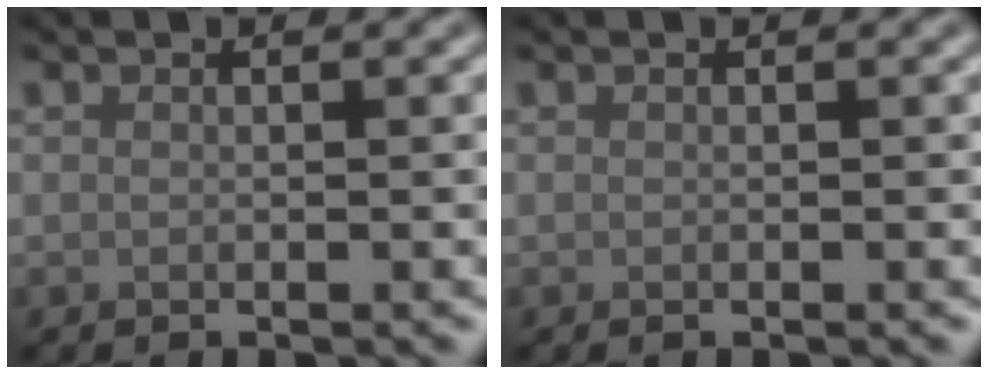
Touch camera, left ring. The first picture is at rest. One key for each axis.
{"total": 0.0}